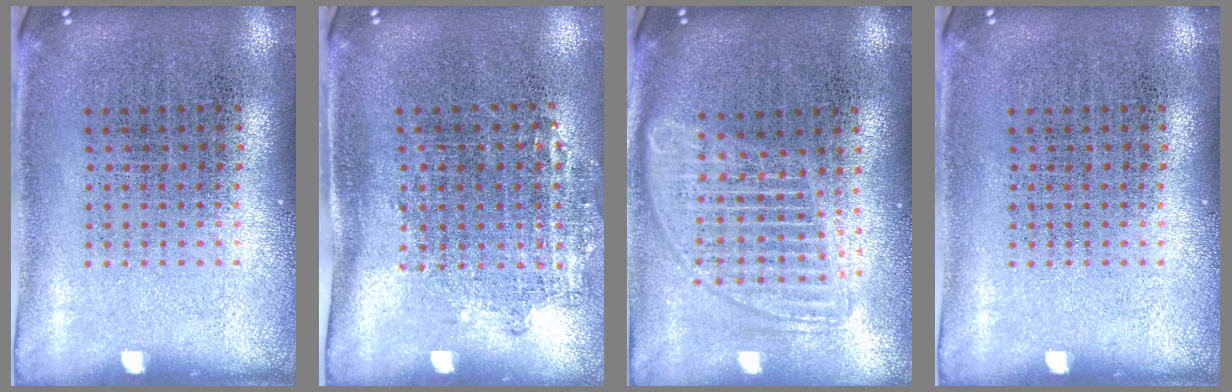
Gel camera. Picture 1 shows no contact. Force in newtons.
{"total": 1.2, "press": 0.9, "slide": 0.8}
{"total": 1.8, "press": 1.5, "slide": 0.9}
{"total": 0.0}